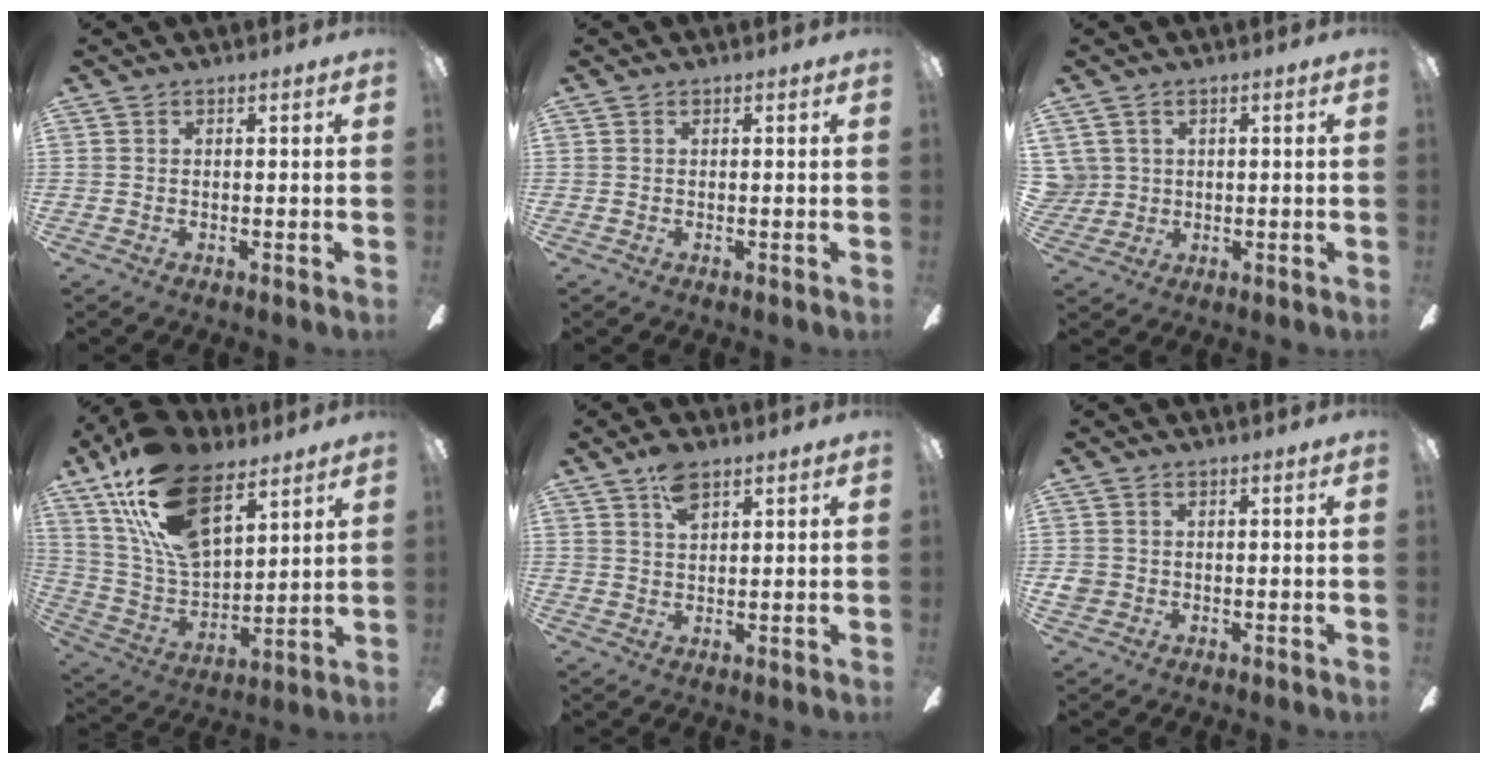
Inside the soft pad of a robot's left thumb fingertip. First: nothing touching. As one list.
[{"total": 0.0}, {"total": 3.9, "force": [1.4, 3.7, 0.1], "torque": [-0.017, 0.009, 0.028]}, {"total": 22.4, "force": [13.1, 11.4, 14.2], "torque": [-0.274, -0.057, 0.238]}, {"total": 5.5, "force": [3.5, 2.7, 3.4], "torque": [-0.059, -0.002, 0.061]}, {"total": 2.5, "force": [-0.2, 2.3, 0.9], "torque": [-0.015, 0.005, -0.003]}]